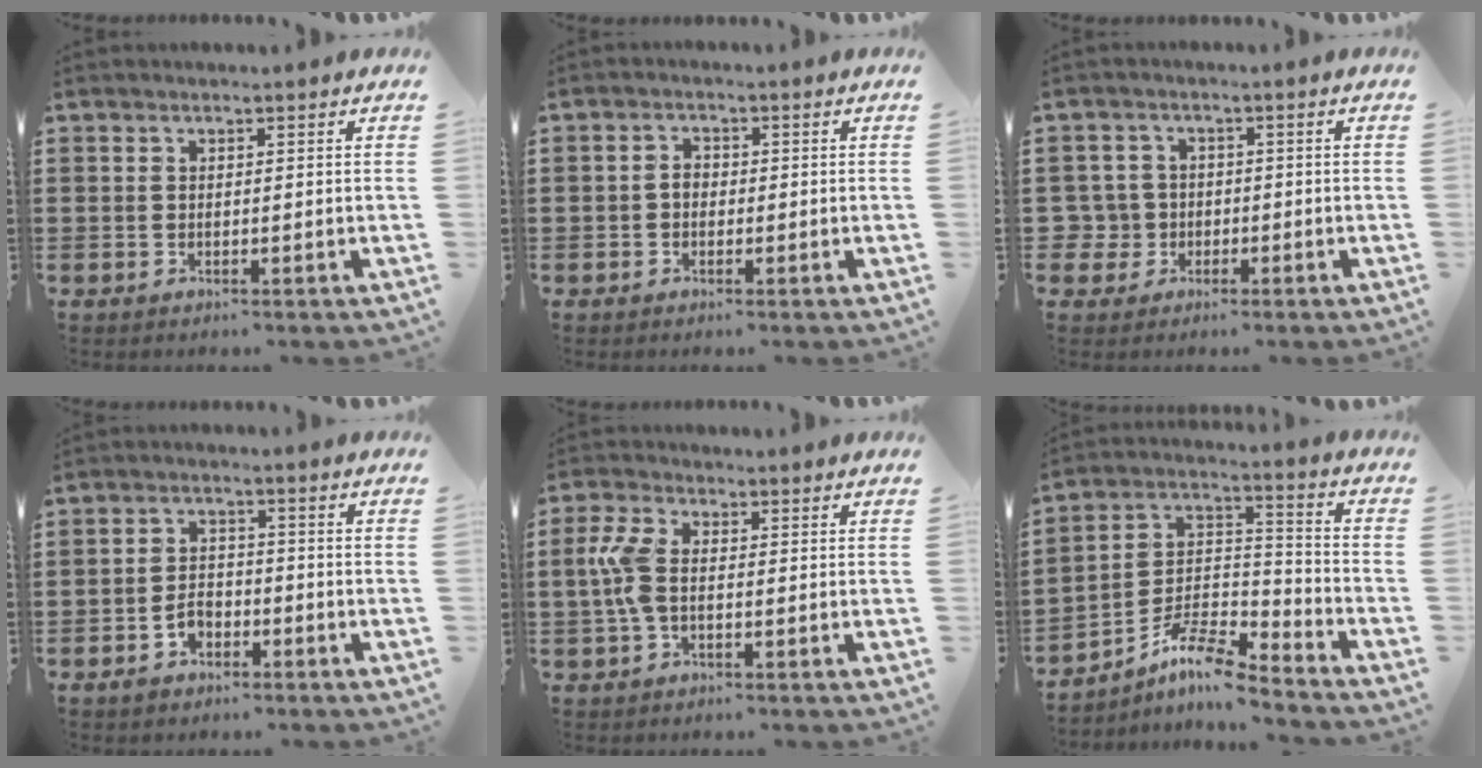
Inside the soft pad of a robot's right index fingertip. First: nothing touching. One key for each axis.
{"total": 1.7, "fx": -0.4, "fy": 1.2, "fz": 1.2, "tx": -0.024, "ty": 0.004, "tz": -0.009}
{"total": 3.9, "fx": -1.2, "fy": 3.7, "fz": 0.5, "tx": -0.040, "ty": -0.001, "tz": -0.029}
{"total": 3.3, "fx": -1.9, "fy": 2.2, "fz": 1.7, "tx": -0.041, "ty": 0.003, "tz": -0.040}
{"total": 5.8, "fx": -0.3, "fy": 2.8, "fz": 5.0, "tx": -0.128, "ty": -0.004, "tz": -0.013}
{"total": 8.5, "fx": -7.0, "fy": 1.9, "fz": 4.4, "tx": -0.100, "ty": 0.003, "tz": -0.140}